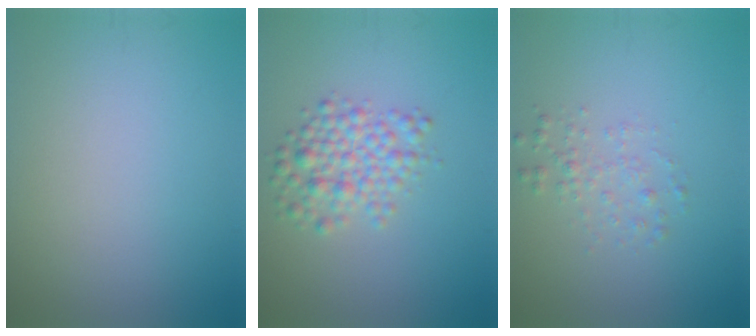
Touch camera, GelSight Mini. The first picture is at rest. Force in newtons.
{"total": 3.6, "press": 3.6, "slide": 0.2}
{"total": 1.6, "press": 1.6, "slide": 0.1}